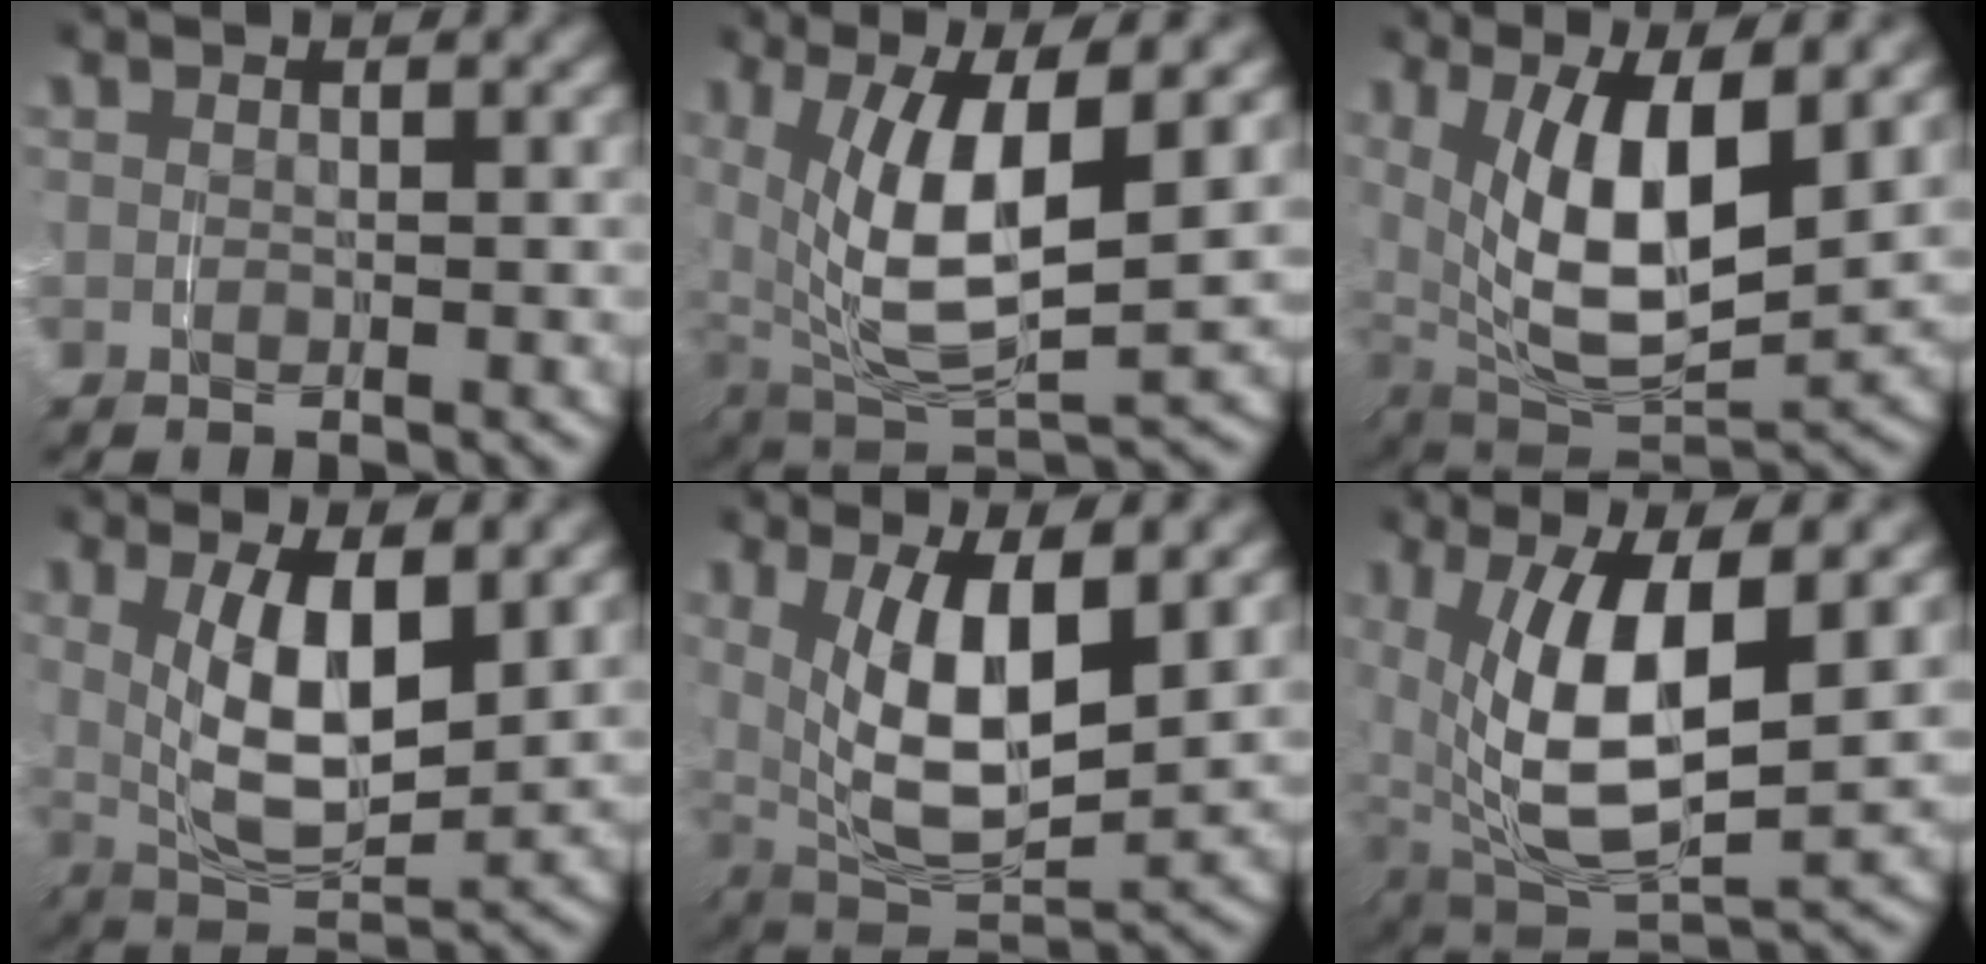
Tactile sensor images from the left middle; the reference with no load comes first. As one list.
[{"total": 10.0, "force": [0.6, 5.6, 8.2], "torque": [-0.171, -0.019, 0.021]}, {"total": 10.0, "force": [0.5, 6.0, 8.0], "torque": [-0.175, -0.035, 0.023]}, {"total": 8.0, "force": [1.1, 4.4, 6.5], "torque": [-0.136, -0.018, 0.027]}, {"total": 9.0, "force": [0.8, 5.1, 7.4], "torque": [-0.157, -0.027, 0.026]}, {"total": 10.8, "force": [0.0, 6.2, 8.8], "torque": [-0.192, -0.032, 0.018]}]